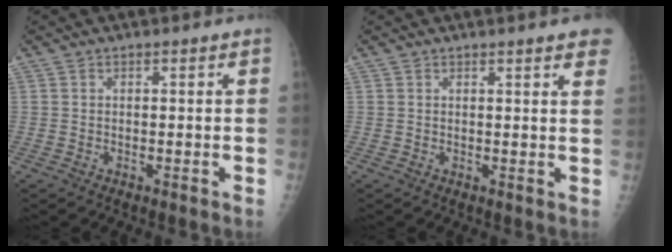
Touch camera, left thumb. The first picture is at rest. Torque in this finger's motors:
{"motor_torque": [2.52, 2.50, 0.40, -0.46, 0.00]}